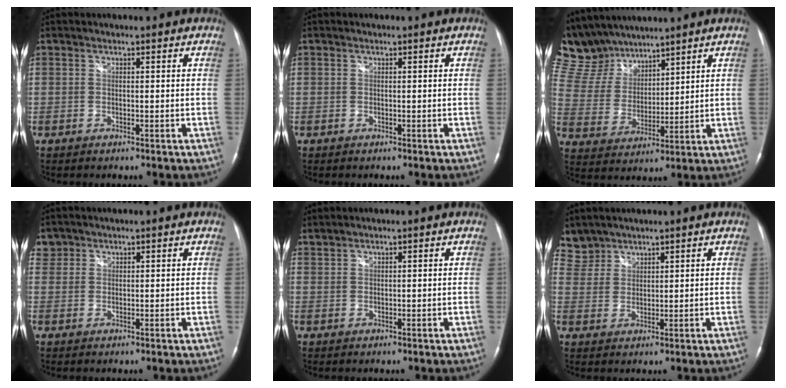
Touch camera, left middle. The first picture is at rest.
{"total": 0.0}
{"total": 12.2, "force": [11.0, 4.4, 2.6], "torque": [-0.070, 0.022, 0.229]}
{"total": 2.1, "force": [1.6, 1.3, -0.3], "torque": [0.013, 0.010, 0.029]}
{"total": 1.6, "force": [1.5, -0.2, 0.4], "torque": [-0.014, 0.016, 0.038]}
{"total": 5.0, "force": [4.4, 2.2, -0.5], "torque": [0.010, 0.011, 0.097]}